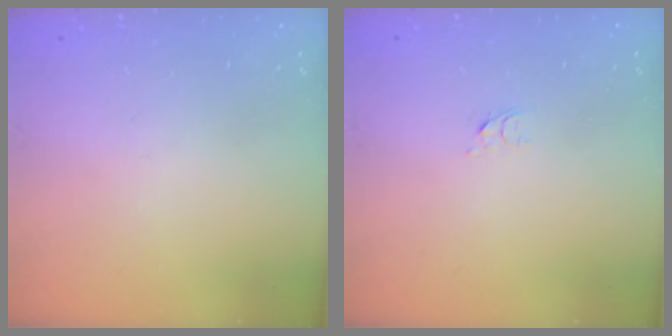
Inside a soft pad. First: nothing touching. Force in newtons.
{"total": 2.6, "press": 2.6, "slide": 0.2}